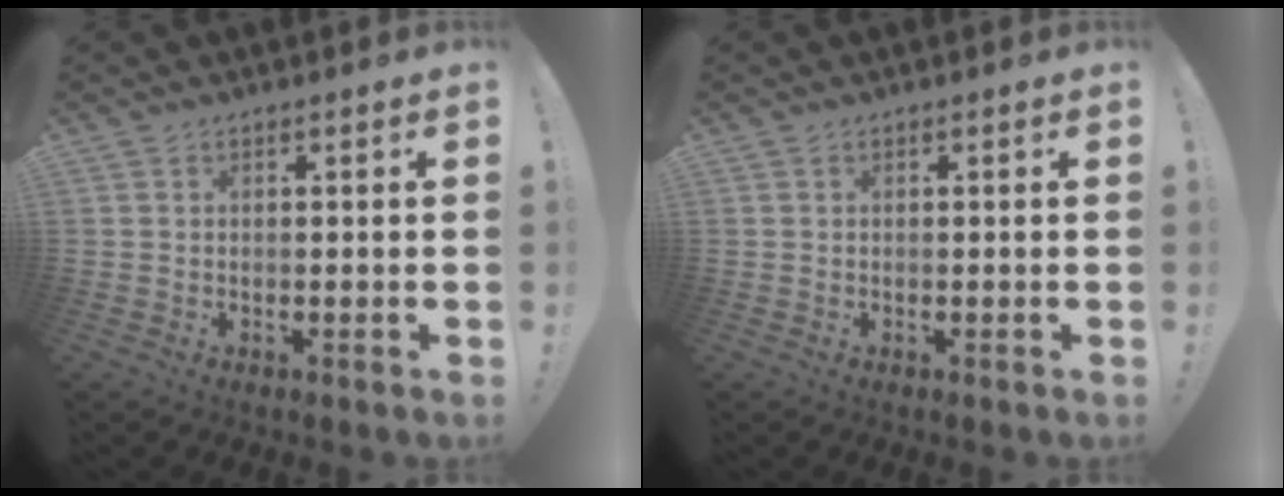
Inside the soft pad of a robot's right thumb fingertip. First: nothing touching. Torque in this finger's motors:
{"motor_torque": [-0.03, 0.03, -0.05, -0.03, 0.01]}